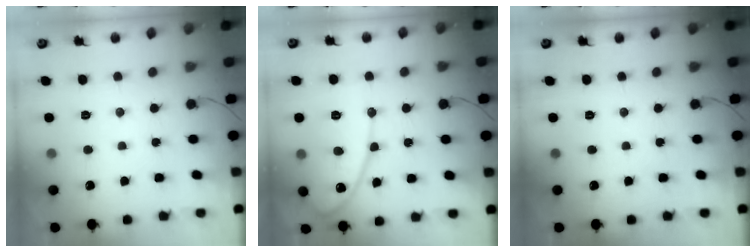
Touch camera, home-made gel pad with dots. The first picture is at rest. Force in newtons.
{"total": 13.9, "press": 13.8, "slide": 1.4}
{"total": 0.0}